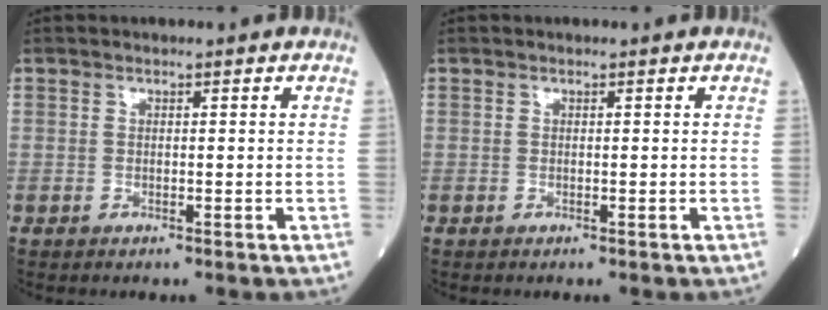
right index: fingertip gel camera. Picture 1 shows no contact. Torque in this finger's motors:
{"motor_torque": [0.00, 0.00, 0.00, -0.01]}